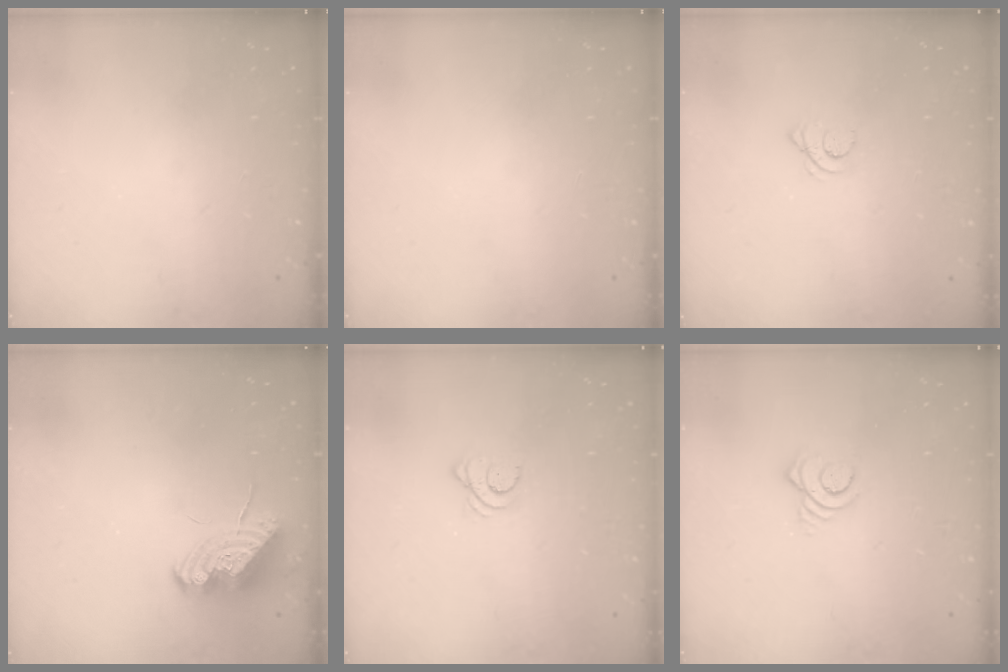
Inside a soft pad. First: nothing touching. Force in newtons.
{"total": 0.0}
{"total": 1.6, "press": 1.6, "slide": 0.2}
{"total": 9.0, "press": 8.9, "slide": 1.3}
{"total": 3.2, "press": 3.2, "slide": 0.3}
{"total": 5.5, "press": 5.5, "slide": 0.7}